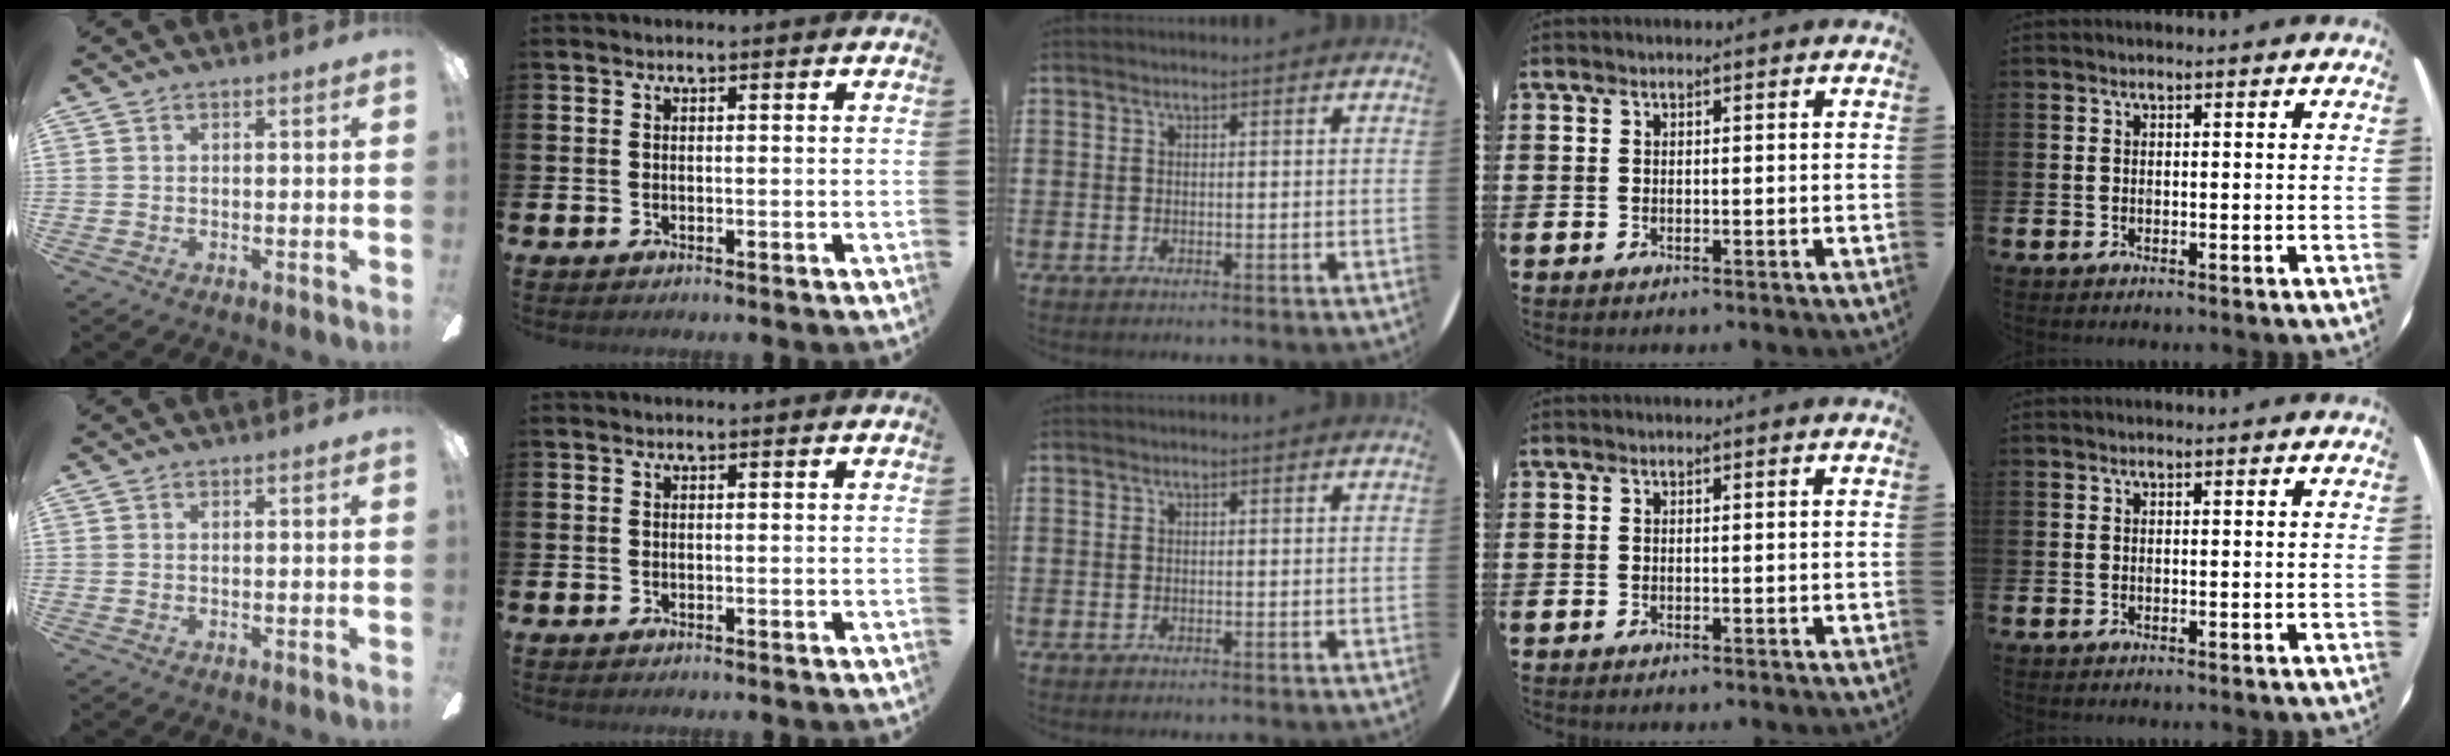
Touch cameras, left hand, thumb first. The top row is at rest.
{}